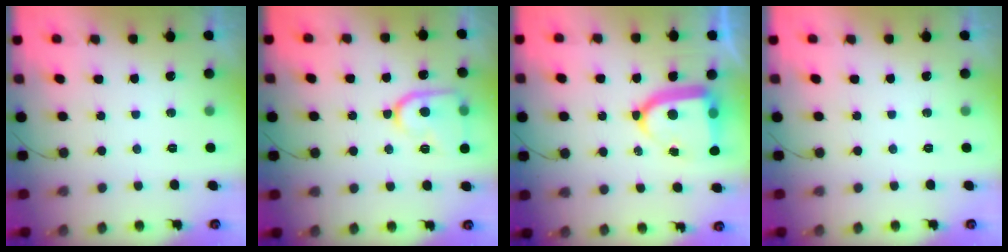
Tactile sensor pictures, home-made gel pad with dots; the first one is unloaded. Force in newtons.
{"total": 13.4, "press": 13.4, "slide": 1.3}
{"total": 14.3, "press": 14.2, "slide": 1.7}
{"total": 0.0}